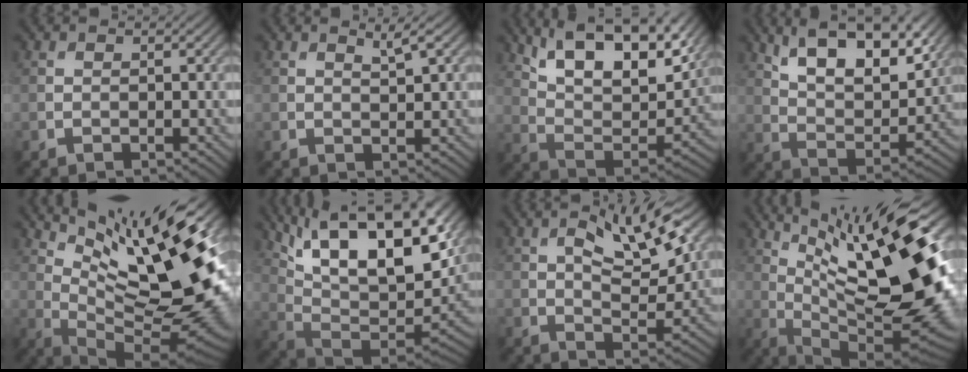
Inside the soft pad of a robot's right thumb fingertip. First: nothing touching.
{"total": 2.0, "force": [1.2, 0.2, 1.6], "torque": [-0.033, 0.001, 0.023]}
{"total": 16.9, "force": [10.9, 6.0, 11.4], "torque": [-0.214, -0.005, 0.172]}
{"total": 15.0, "force": [8.9, 5.9, 10.6], "torque": [-0.176, 0.003, 0.143]}
{"total": 17.7, "force": [6.5, 5.2, 15.6], "torque": [-0.242, 0.013, 0.119]}
{"total": 18.9, "force": [9.6, 7.6, 14.5], "torque": [-0.258, 0.028, 0.153]}
{"total": 9.6, "force": [3.8, 3.6, 8.0], "torque": [-0.135, -0.001, 0.062]}
{"total": 19.5, "force": [6.4, 5.5, 17.5], "torque": [-0.254, 0.026, 0.111]}